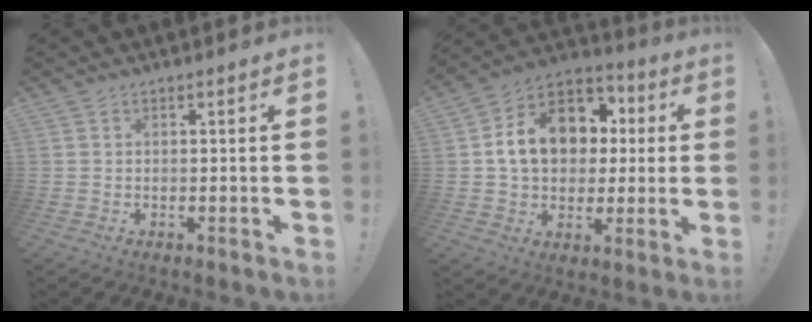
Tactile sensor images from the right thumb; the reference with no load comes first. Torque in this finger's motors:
{"motor_torque": [2.20, 2.80, 0.59, -0.27, 0.35]}